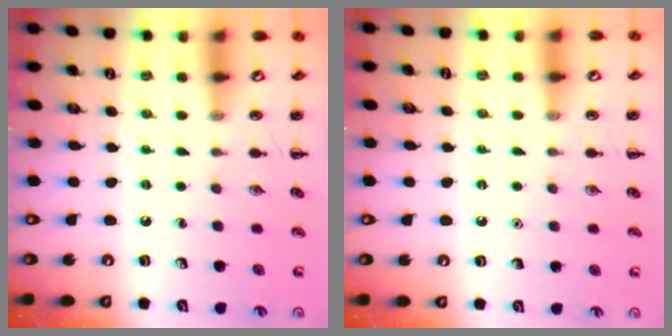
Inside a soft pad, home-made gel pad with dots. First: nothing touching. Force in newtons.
{"total": 1.6, "press": 1.6, "slide": 0.1}